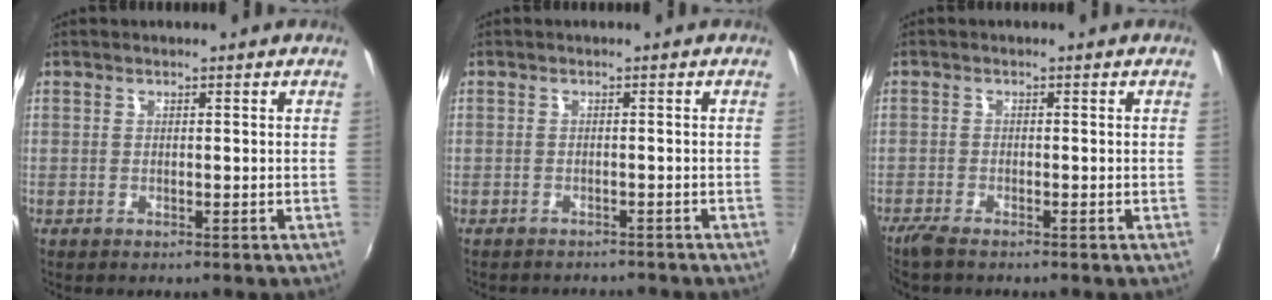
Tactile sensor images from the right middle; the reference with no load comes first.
{"total": 2.7, "force": [-2.7, 0.5, 0.2], "torque": [-0.008, -0.004, -0.038]}
{"total": 2.6, "force": [-2.2, 0.4, 1.4], "torque": [-0.036, -0.009, -0.046]}